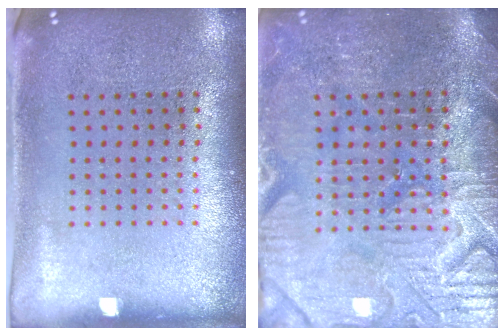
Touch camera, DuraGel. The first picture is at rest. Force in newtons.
{"total": 3.9, "press": 3.8, "slide": 1.1}